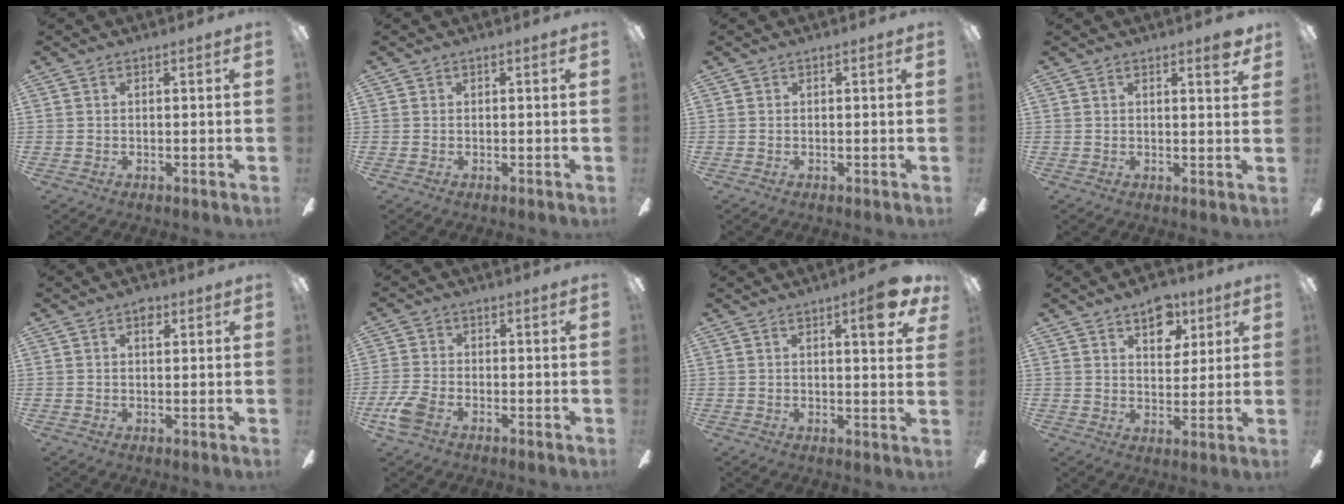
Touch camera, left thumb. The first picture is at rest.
{"total": 0.0}
{"total": 0.0}
{"total": 3.0, "force": [2.2, 0.4, 2.0], "torque": [-0.020, -0.011, 0.033]}
{"total": 2.4, "force": [1.3, 1.5, 1.3], "torque": [-0.006, -0.004, 0.018]}
{"total": 5.7, "force": [-3.0, 3.2, 3.5], "torque": [-0.091, 0.001, -0.060]}
{"total": 6.7, "force": [3.7, 1.5, 5.4], "torque": [-0.073, -0.011, 0.053]}
{"total": 9.2, "force": [5.6, 5.5, 4.7], "torque": [-0.041, -0.023, 0.095]}